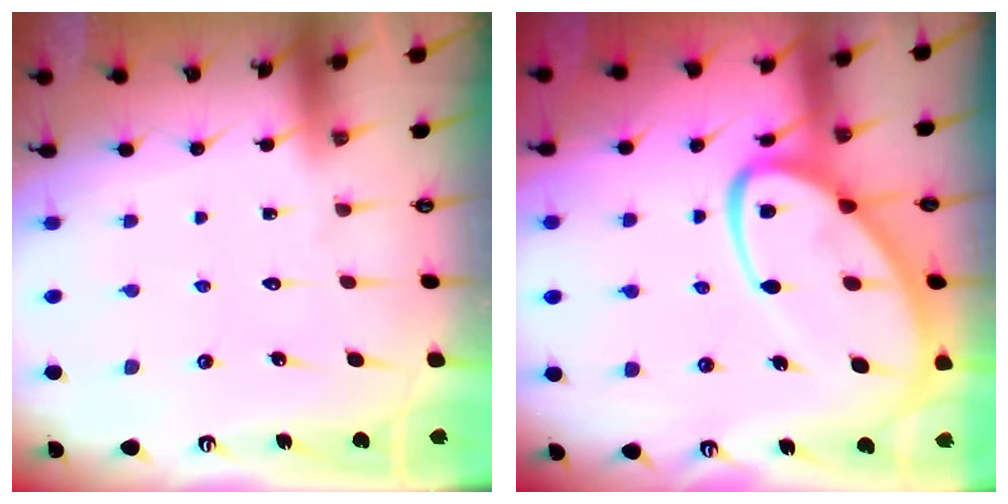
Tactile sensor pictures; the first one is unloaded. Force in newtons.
{"total": 17.0, "press": 16.9, "slide": 1.6}